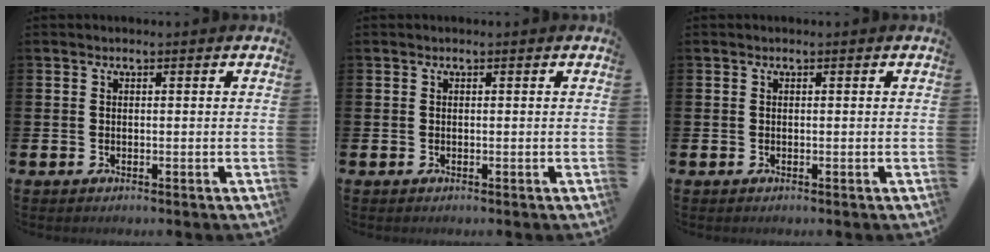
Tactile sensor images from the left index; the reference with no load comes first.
{"total": 0.0}
{"total": 0.0}